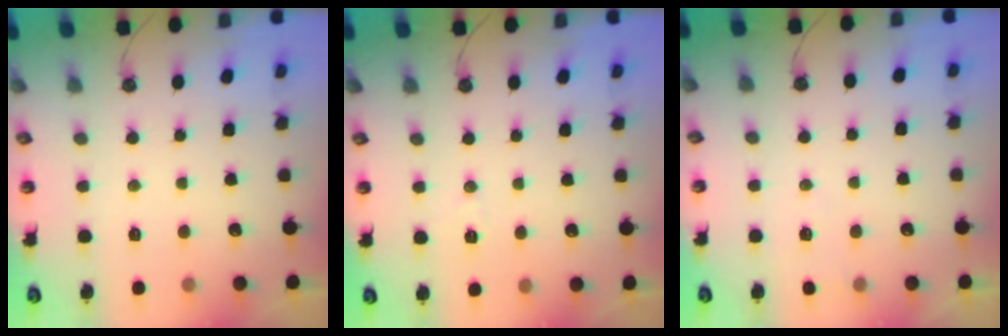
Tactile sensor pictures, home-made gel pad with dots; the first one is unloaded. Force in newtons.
{"total": 4.8, "press": 4.5, "slide": 1.7}
{"total": 4.0, "press": 3.4, "slide": 2.2}